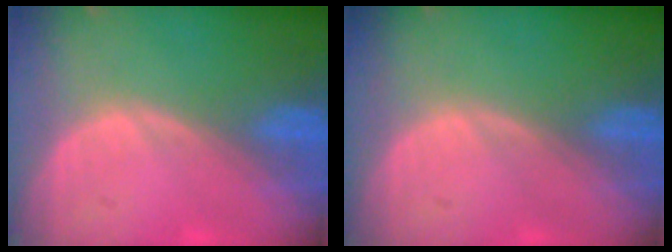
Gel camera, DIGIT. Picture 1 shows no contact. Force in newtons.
{"total": 0.0}